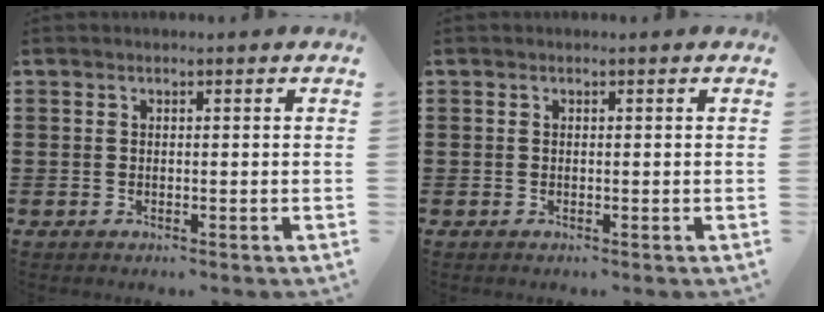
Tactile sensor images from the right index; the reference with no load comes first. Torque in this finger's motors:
{"motor_torque": [-0.07, 0.36, -0.48, -0.16]}